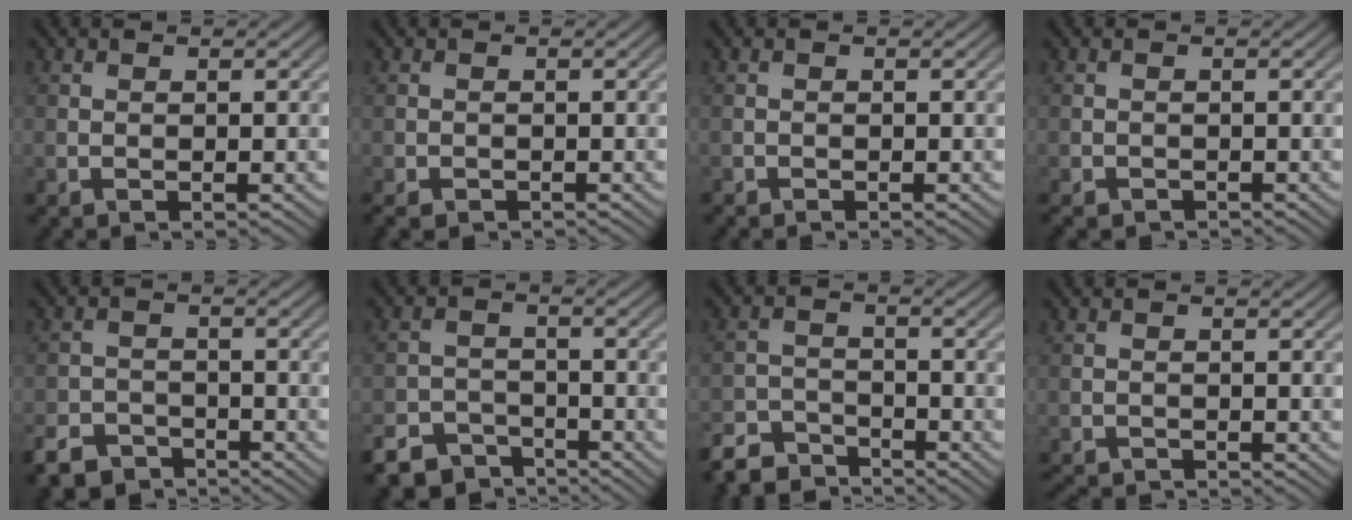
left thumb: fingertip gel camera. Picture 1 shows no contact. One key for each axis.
{"total": 1.6, "fx": -1.2, "fy": 0.7, "fz": 0.6, "tx": -0.012, "ty": -0.004, "tz": -0.024}
{"total": 0.5, "fx": -0.5, "fy": 0.1, "fz": 0.0, "tx": 0.002, "ty": -0.002, "tz": -0.010}
{"total": 1.4, "fx": -1.2, "fy": 0.6, "fz": 0.3, "tx": -0.005, "ty": -0.003, "tz": -0.024}
{"total": 5.2, "fx": -4.4, "fy": 2.4, "fz": 1.5, "tx": -0.027, "ty": -0.007, "tz": -0.087}
{"total": 6.3, "fx": -5.2, "fy": 3.0, "fz": 1.9, "tx": -0.034, "ty": -0.009, "tz": -0.096}
{"total": 5.6, "fx": -5.1, "fy": 1.9, "fz": 1.5, "tx": -0.026, "ty": -0.008, "tz": -0.105}
{"total": 2.1, "fx": -2.1, "fy": 0.2, "fz": 0.3, "tx": -0.006, "ty": -0.008, "tz": -0.041}